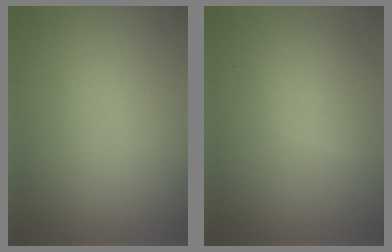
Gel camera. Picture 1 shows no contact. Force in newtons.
{"total": 2.8, "press": 2.8, "slide": 0.1}